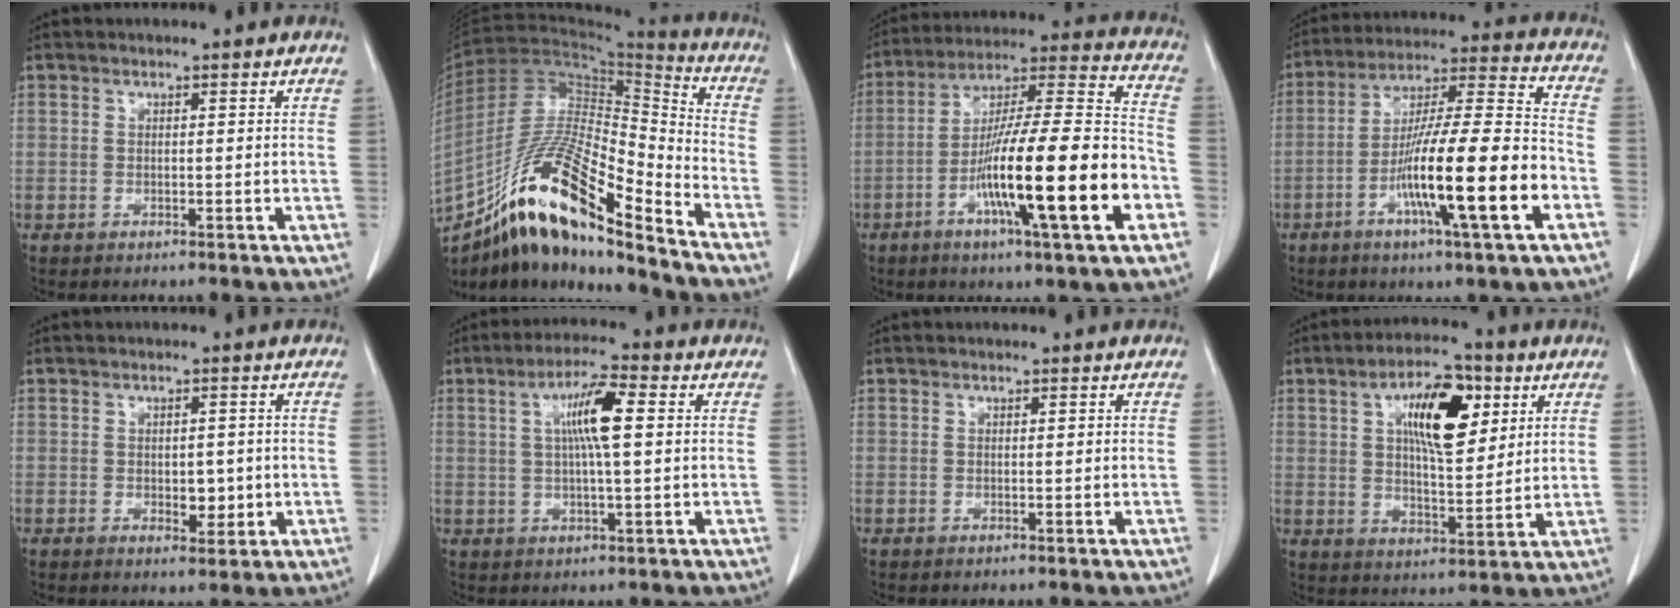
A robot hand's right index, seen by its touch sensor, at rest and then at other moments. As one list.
[{"total": 21.6, "force": [-15.1, 2.9, 15.1], "torque": [-0.291, -0.011, -0.274]}, {"total": 21.7, "force": [-7.4, 1.2, 20.4], "torque": [-0.324, -0.010, -0.122]}, {"total": 18.4, "force": [-6.5, 0.5, 17.2], "torque": [-0.295, -0.008, -0.108]}, {"total": 3.3, "force": [-0.3, 1.9, 2.7], "torque": [-0.029, 0.001, 0.007]}, {"total": 7.5, "force": [1.6, 0.6, 7.3], "torque": [-0.135, 0.009, 0.026]}, {"total": 0.0}, {"total": 18.3, "force": [6.7, 9.3, 14.2], "torque": [-0.224, 0.027, 0.107]}]